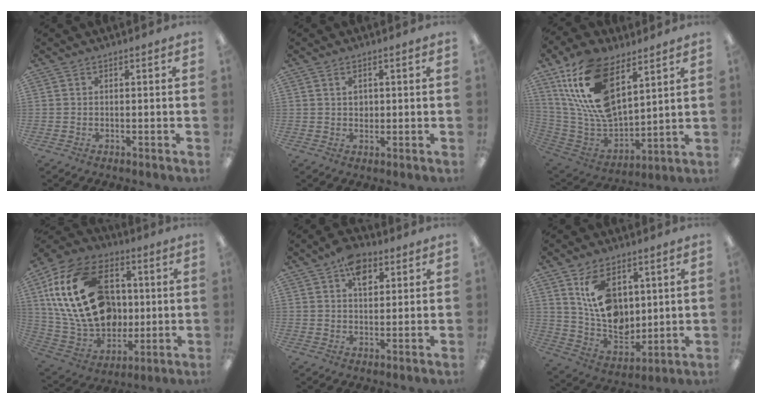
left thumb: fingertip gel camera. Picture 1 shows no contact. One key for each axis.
{"total": 2.3, "fx": 0.8, "fy": 1.7, "fz": 1.2, "tx": -0.021, "ty": 0.001, "tz": 0.013}
{"total": 21.8, "fx": 10.7, "fy": 12.0, "fz": 14.8, "tx": -0.322, "ty": -0.044, "tz": 0.191}
{"total": 27.3, "fx": 4.9, "fy": 18.8, "fz": 19.2, "tx": -0.387, "ty": 0.010, "tz": 0.095}
{"total": 7.2, "fx": 3.6, "fy": 4.4, "fz": 4.4, "tx": -0.054, "ty": -0.005, "tz": 0.060}
{"total": 13.7, "fx": 5.7, "fy": 9.4, "fz": 8.3, "tx": -0.167, "ty": -0.015, "tz": 0.106}